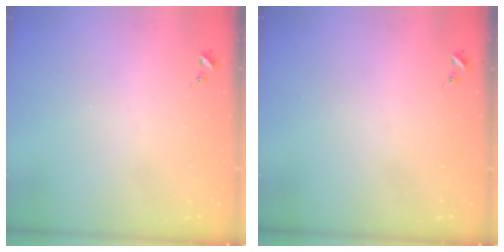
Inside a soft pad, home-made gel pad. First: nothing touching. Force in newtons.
{"total": 0.0}